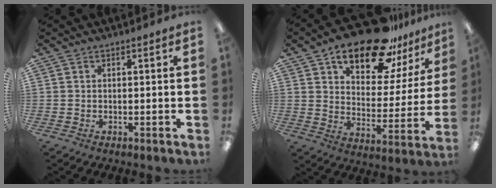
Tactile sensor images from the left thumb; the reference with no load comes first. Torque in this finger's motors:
{"motor_torque": [1.03, 1.15, 1.25, -1.52, 0.24]}